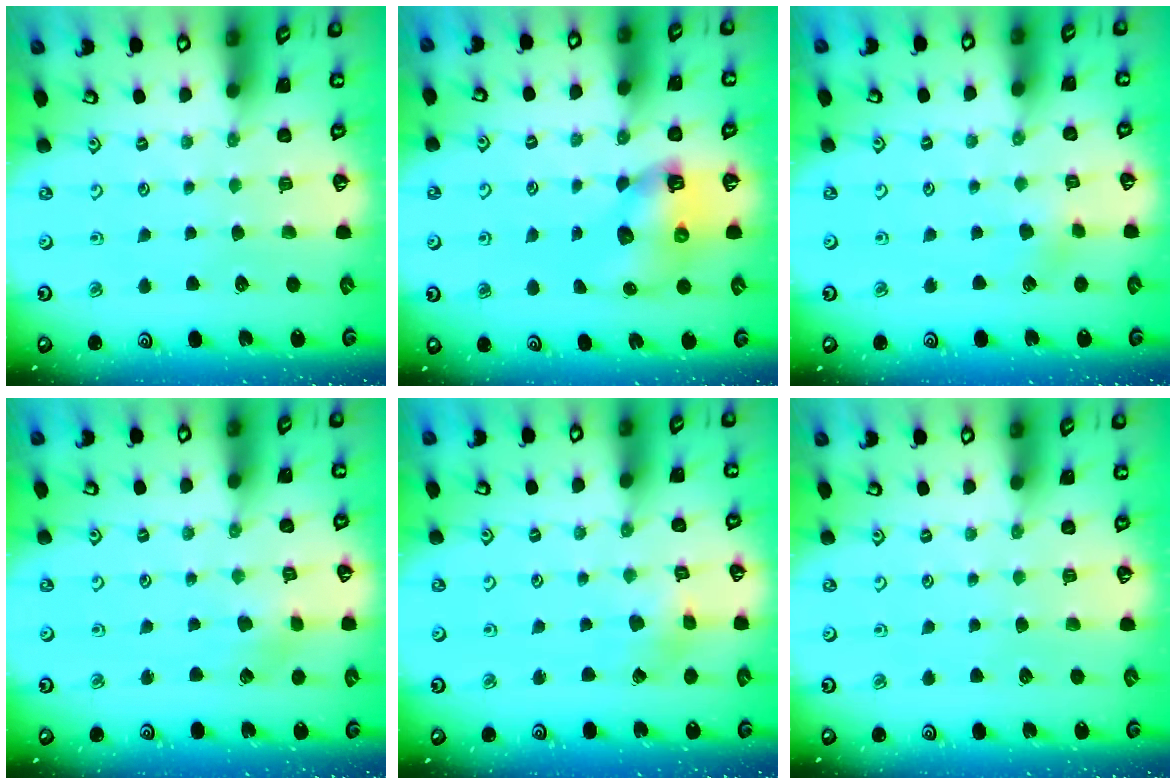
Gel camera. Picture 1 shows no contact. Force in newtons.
{"total": 8.0, "press": 7.9, "slide": 1.4}
{"total": 2.9, "press": 2.8, "slide": 0.2}
{"total": 2.4, "press": 2.4, "slide": 0.2}
{"total": 2.9, "press": 2.9, "slide": 0.2}
{"total": 0.0}